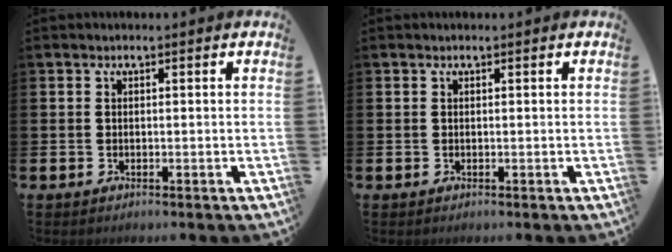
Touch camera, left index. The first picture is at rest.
{"total": 0.0}